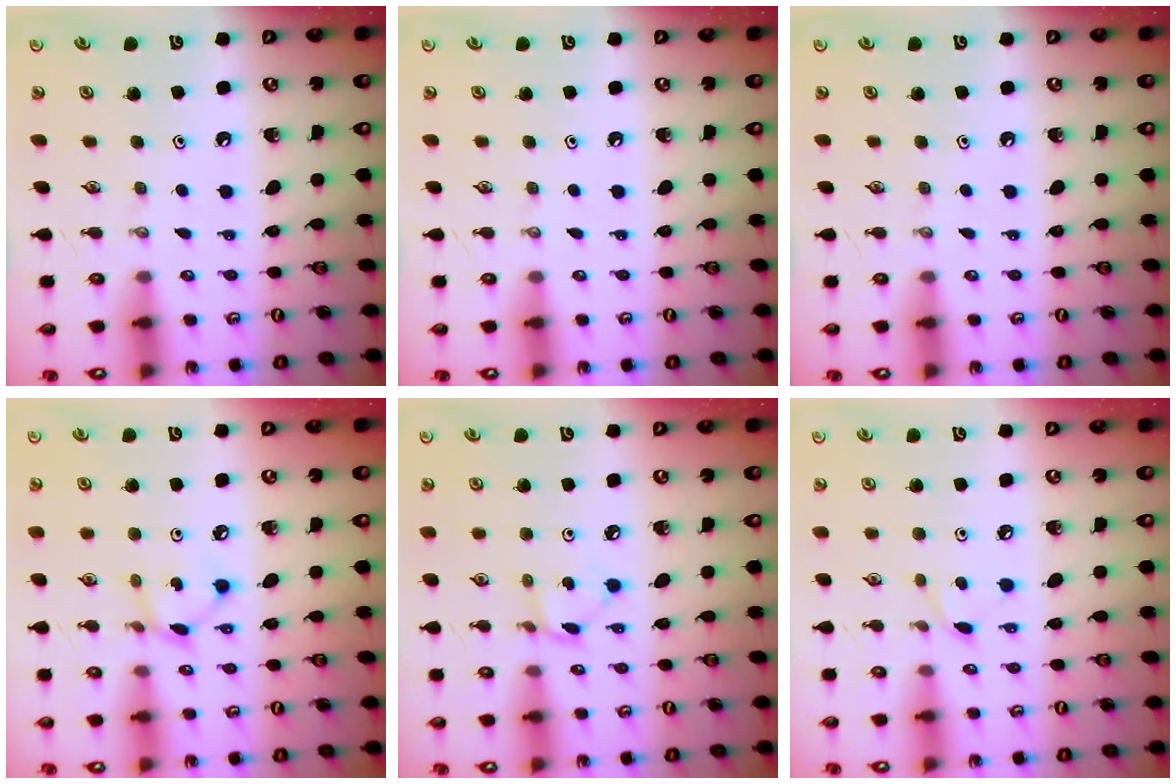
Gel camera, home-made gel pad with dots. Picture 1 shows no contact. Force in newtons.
{"total": 0.0}
{"total": 0.0}
{"total": 4.3, "press": 4.3, "slide": 0.2}
{"total": 1.8, "press": 1.8, "slide": 0.3}
{"total": 3.8, "press": 3.8, "slide": 0.6}